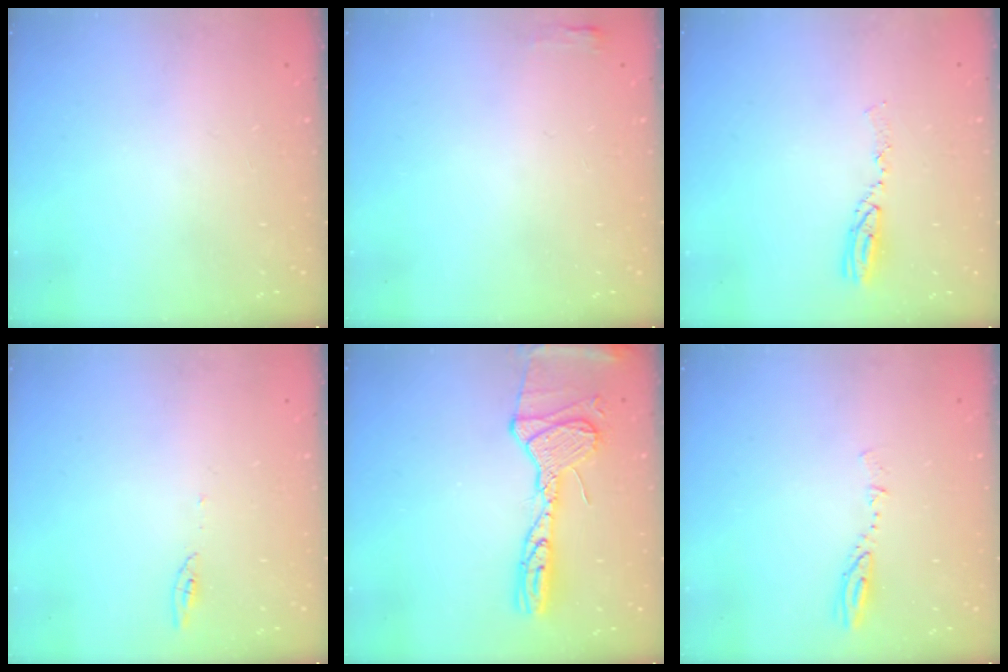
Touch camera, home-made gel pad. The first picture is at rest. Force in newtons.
{"total": 2.7, "press": 2.6, "slide": 0.8}
{"total": 6.5, "press": 6.5, "slide": 0.7}
{"total": 3.8, "press": 3.7, "slide": 0.4}
{"total": 16.8, "press": 16.1, "slide": 4.6}
{"total": 3.8, "press": 3.8, "slide": 0.4}